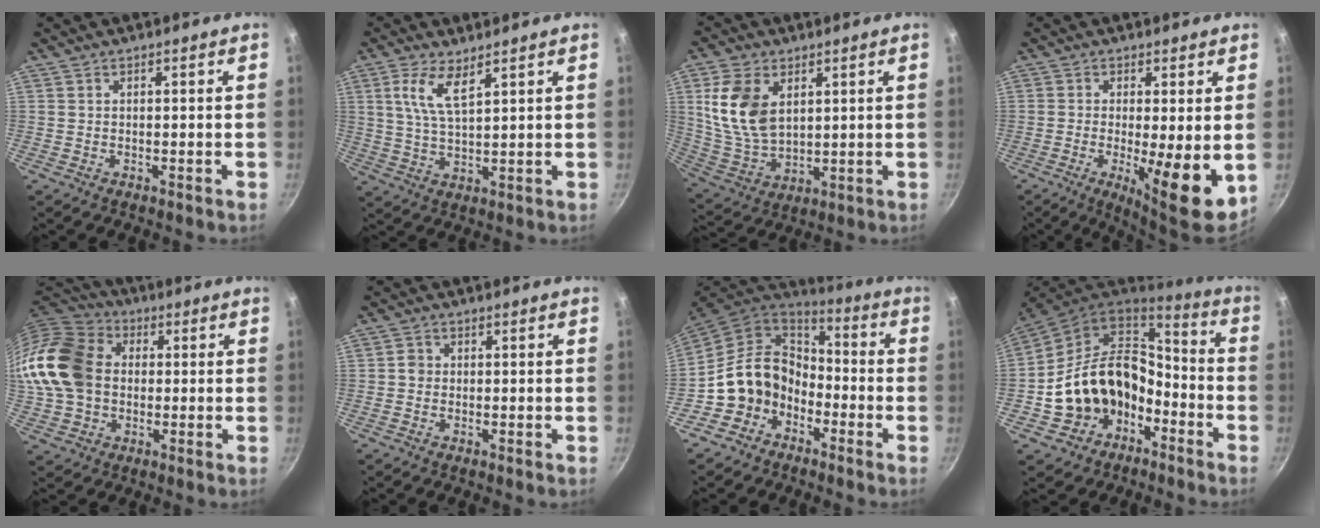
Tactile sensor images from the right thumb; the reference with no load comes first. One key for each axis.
{"total": 6.8, "fx": 3.5, "fy": 2.3, "fz": 5.3, "tx": -0.104, "ty": -0.024, "tz": 0.071}
{"total": 13.1, "fx": 4.0, "fy": 8.3, "fz": 9.2, "tx": -0.169, "ty": -0.021, "tz": 0.093}
{"total": 10.5, "fx": -1.3, "fy": 2.4, "fz": 10.1, "tx": -0.149, "ty": -0.015, "tz": -0.013}
{"total": 19.9, "fx": 0.9, "fy": 15.4, "fz": 12.6, "tx": -0.253, "ty": 0.038, "tz": 0.008}
{"total": 1.6, "fx": -0.1, "fy": 1.5, "fz": 0.6, "tx": -0.005, "ty": 0.008, "tz": -0.004}
{"total": 13.1, "fx": -4.7, "fy": 10.8, "fz": 5.7, "tx": -0.066, "ty": 0.062, "tz": -0.098}
{"total": 18.3, "fx": -5.5, "fy": 14.3, "fz": 10.1, "tx": -0.161, "ty": 0.071, "tz": -0.080}